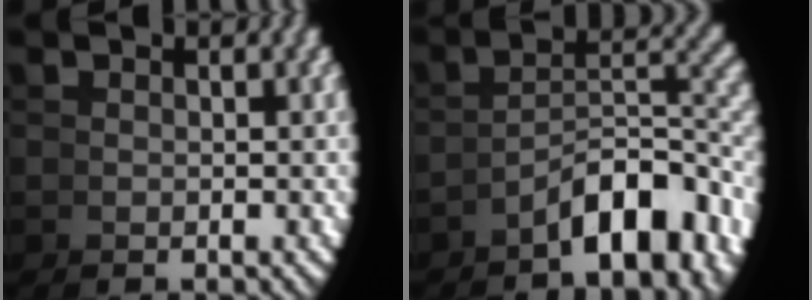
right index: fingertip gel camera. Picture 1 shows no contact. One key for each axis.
{"total": 7.2, "fx": -3.2, "fy": 2.9, "fz": 5.8, "tx": -0.070, "ty": -0.011, "tz": -0.048}